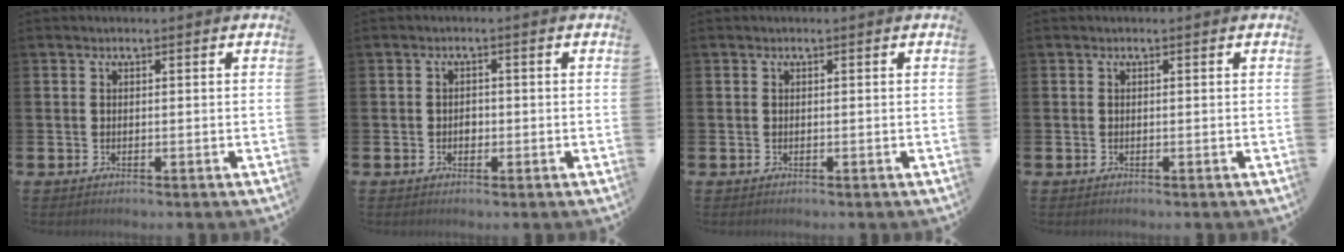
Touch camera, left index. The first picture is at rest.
{"total": 1.3, "force": [-0.2, 1.1, 0.6], "torque": [0.001, 0.000, -0.008]}
{"total": 0.0}
{"total": 0.0}